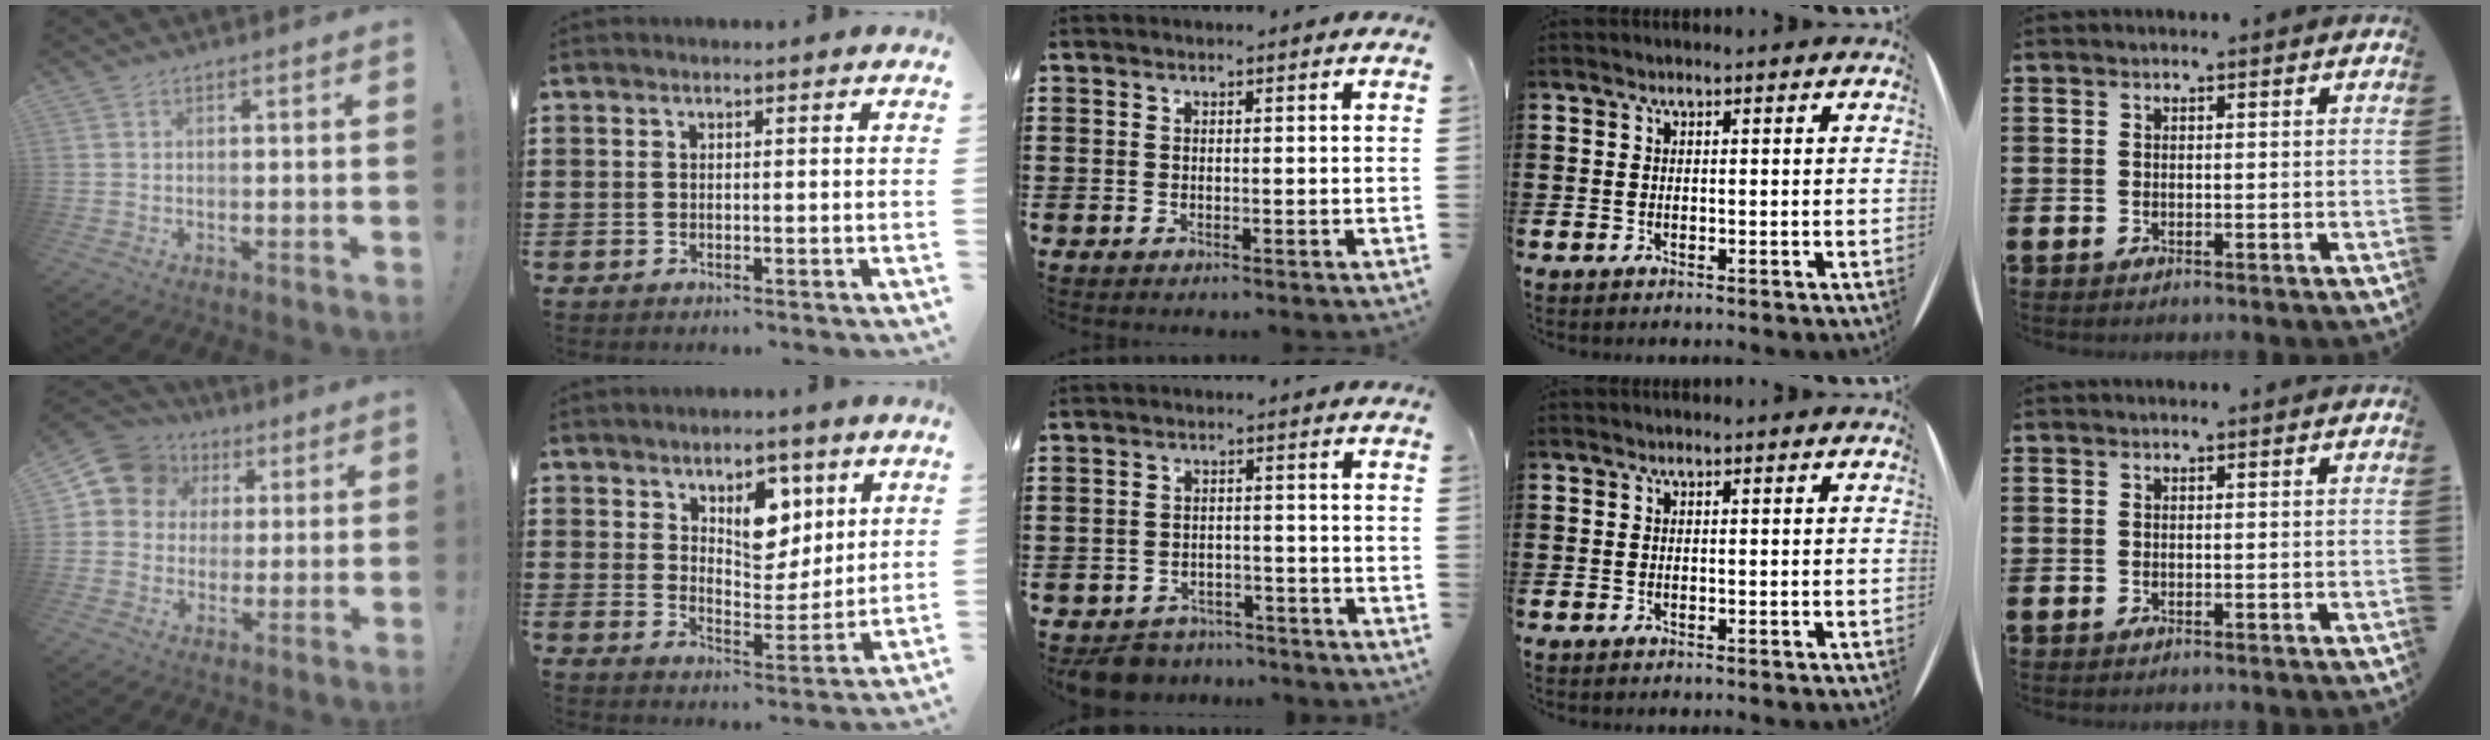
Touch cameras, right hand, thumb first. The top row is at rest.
{"thumb": {"total": 10.4, "force": [3.6, 9.3, 2.9], "torque": [-0.044, -0.008, 0.074]}, "index": {"total": 7.6, "force": [4.3, 4.7, 4.2], "torque": [-0.063, -0.014, 0.070]}, "middle": {"total": 4.3, "force": [-4.2, 1.0, 0.2], "torque": [-0.014, 0.005, -0.087]}}